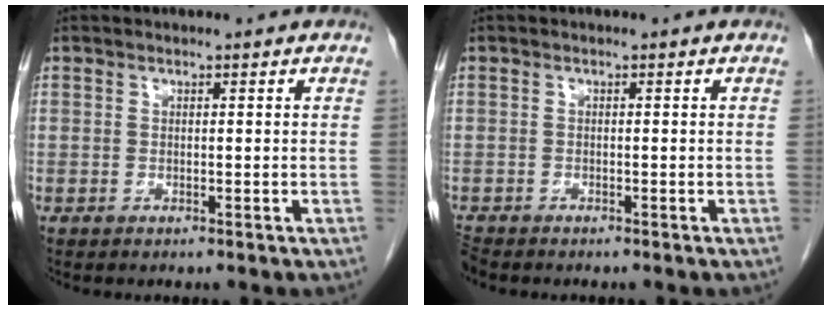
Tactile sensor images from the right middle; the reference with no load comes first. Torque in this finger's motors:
{"motor_torque": [-0.07, 0.12, -0.02, -0.01]}